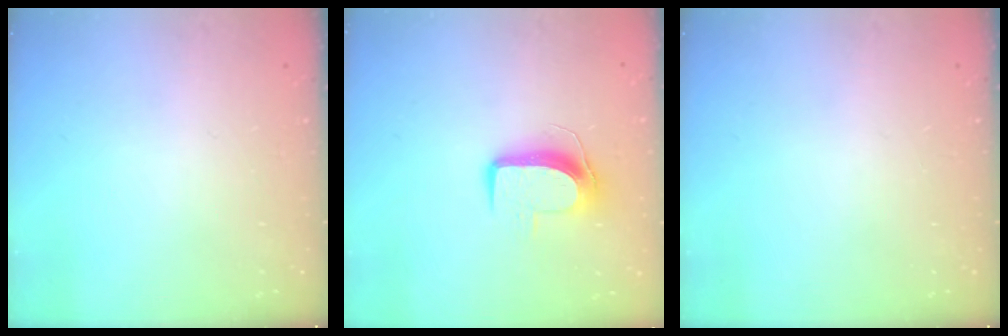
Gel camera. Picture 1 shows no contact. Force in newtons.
{"total": 9.5, "press": 9.5, "slide": 0.3}
{"total": 0.0}